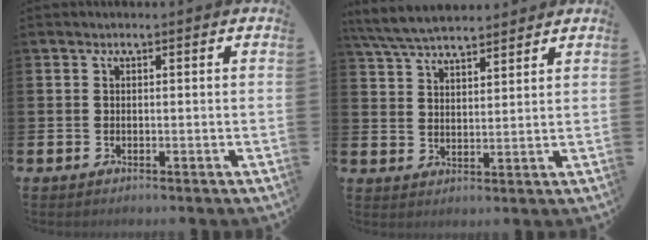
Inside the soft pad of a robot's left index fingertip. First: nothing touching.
{"total": 6.2, "force": [5.9, 1.0, 1.4], "torque": [-0.049, -0.024, 0.108]}